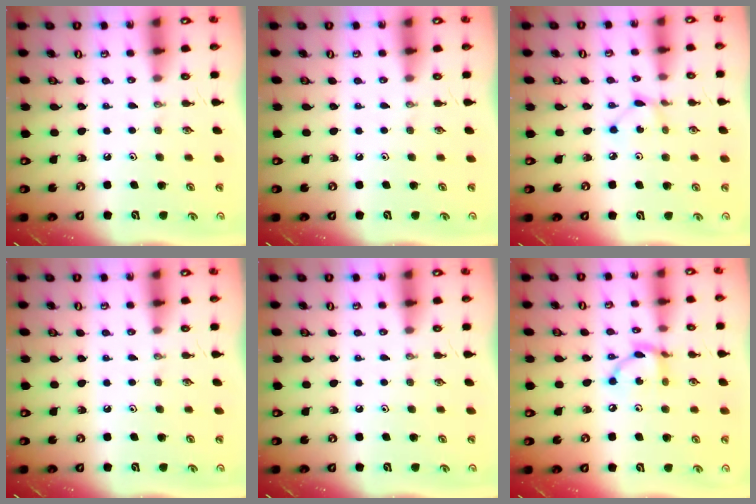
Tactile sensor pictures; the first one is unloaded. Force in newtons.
{"total": 0.0}
{"total": 2.3, "press": 2.3, "slide": 0.1}
{"total": 0.0}
{"total": 0.0}
{"total": 9.3, "press": 9.3, "slide": 0.5}